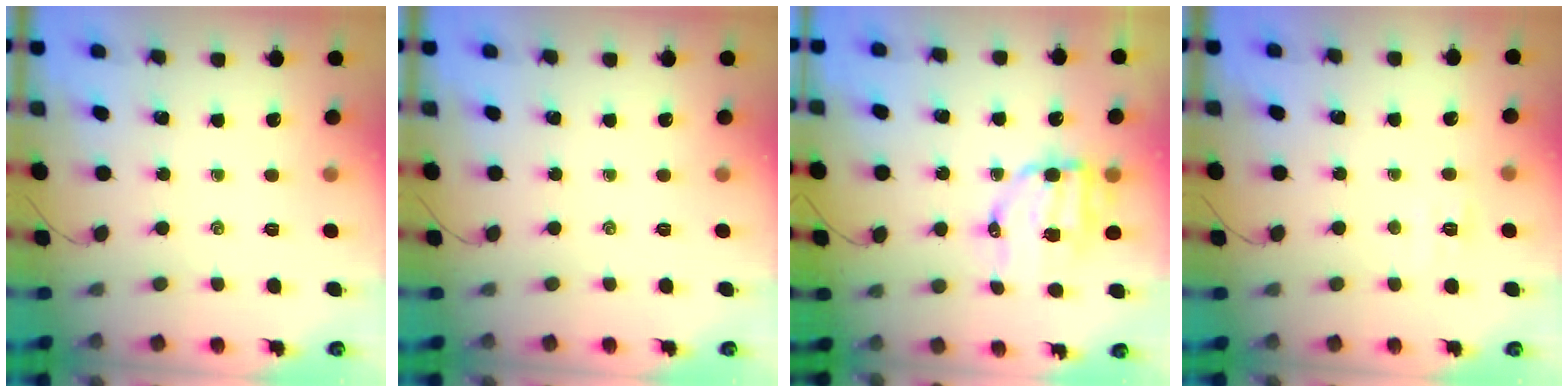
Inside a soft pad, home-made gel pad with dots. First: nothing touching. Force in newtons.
{"total": 0.0}
{"total": 9.9, "press": 9.8, "slide": 1.8}
{"total": 4.7, "press": 4.7, "slide": 0.7}